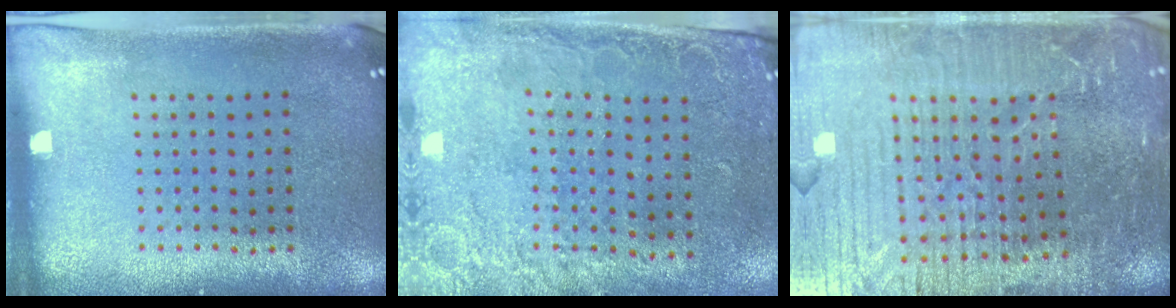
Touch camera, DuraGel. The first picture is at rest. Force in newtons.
{"total": 2.5, "press": 2.1, "slide": 1.4}
{"total": 5.3, "press": 4.8, "slide": 2.0}